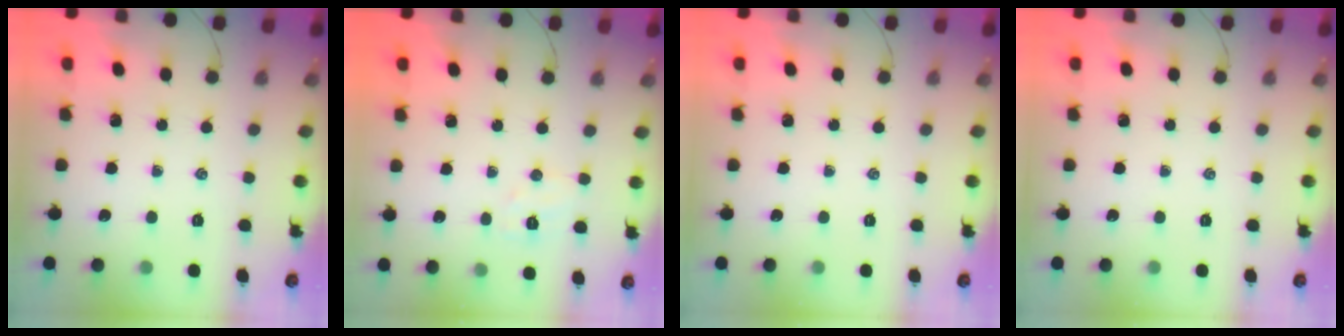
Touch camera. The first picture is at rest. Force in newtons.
{"total": 5.6, "press": 5.5, "slide": 0.9}
{"total": 0.0}
{"total": 0.0}